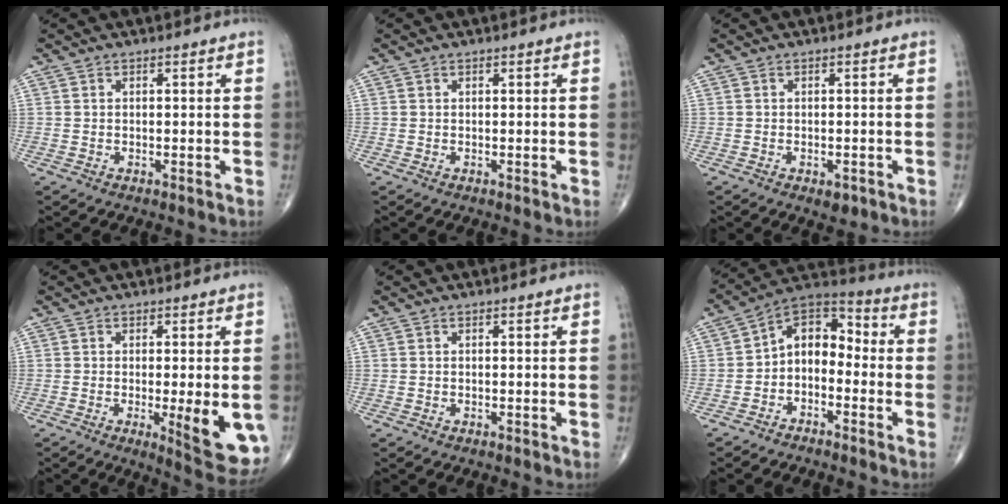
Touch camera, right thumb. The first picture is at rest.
{"total": 0.0}
{"total": 2.2, "force": [-1.1, 1.2, 1.6], "torque": [-0.019, 0.005, -0.008]}
{"total": 10.5, "force": [-2.0, 2.7, 9.9], "torque": [-0.121, -0.023, -0.021]}
{"total": 0.0}
{"total": 9.8, "force": [-2.2, 6.7, 6.8], "torque": [-0.080, 0.054, -0.057]}